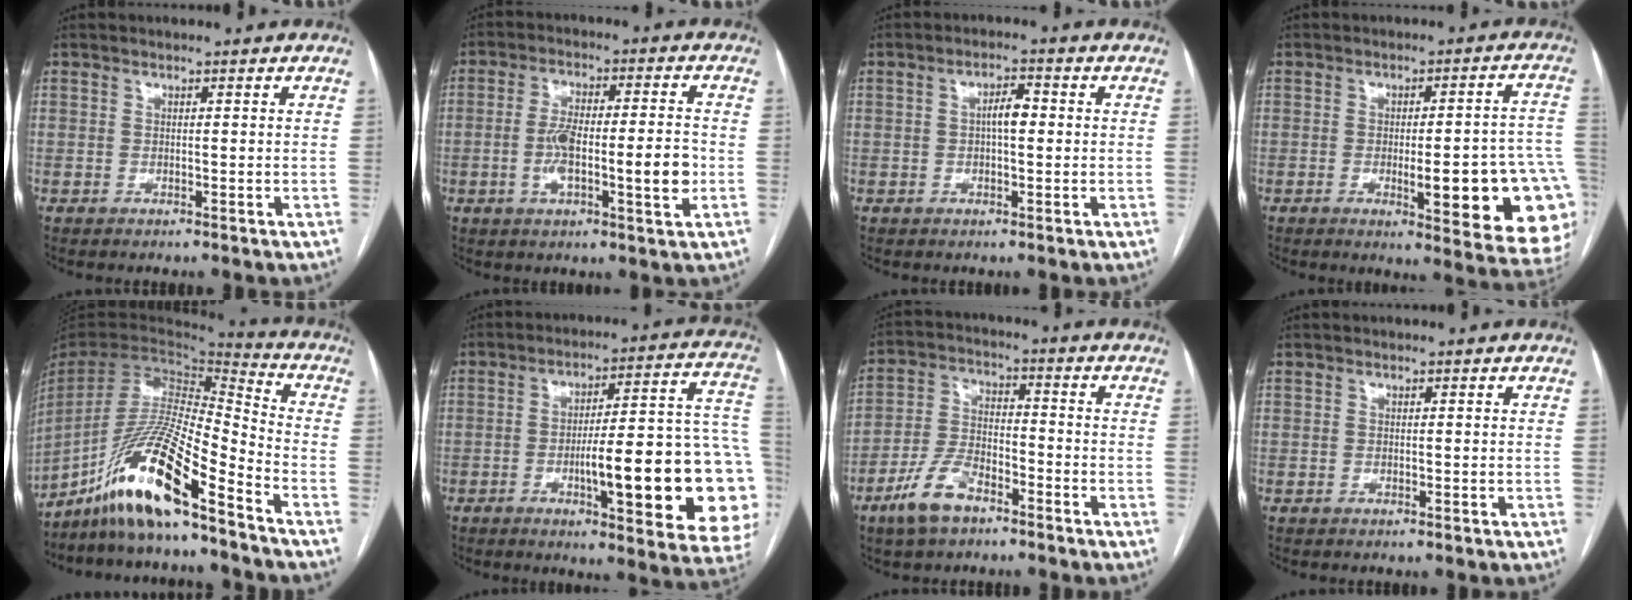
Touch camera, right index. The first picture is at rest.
{"total": 10.8, "force": [-2.0, 2.2, 10.4], "torque": [-0.179, 0.013, -0.031]}
{"total": 3.5, "force": [0.2, 1.1, 3.3], "torque": [-0.054, 0.009, 0.002]}
{"total": 18.6, "force": [-4.7, 3.2, 17.7], "torque": [-0.123, 0.011, -0.043]}
{"total": 17.0, "force": [-12.1, 1.1, 11.9], "torque": [-0.240, -0.006, -0.229]}
{"total": 24.1, "force": [-5.0, 3.6, 23.3], "torque": [-0.222, 0.015, -0.062]}
{"total": 8.6, "force": [-5.6, 3.8, 5.4], "torque": [-0.122, 0.005, -0.108]}
{"total": 0.0}